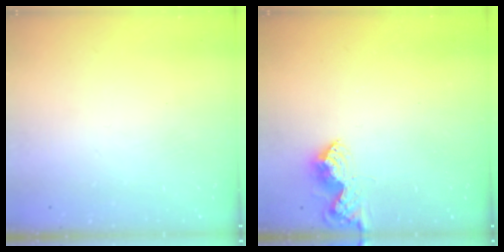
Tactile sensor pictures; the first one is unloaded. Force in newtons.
{"total": 9.6, "press": 9.6, "slide": 0.1}